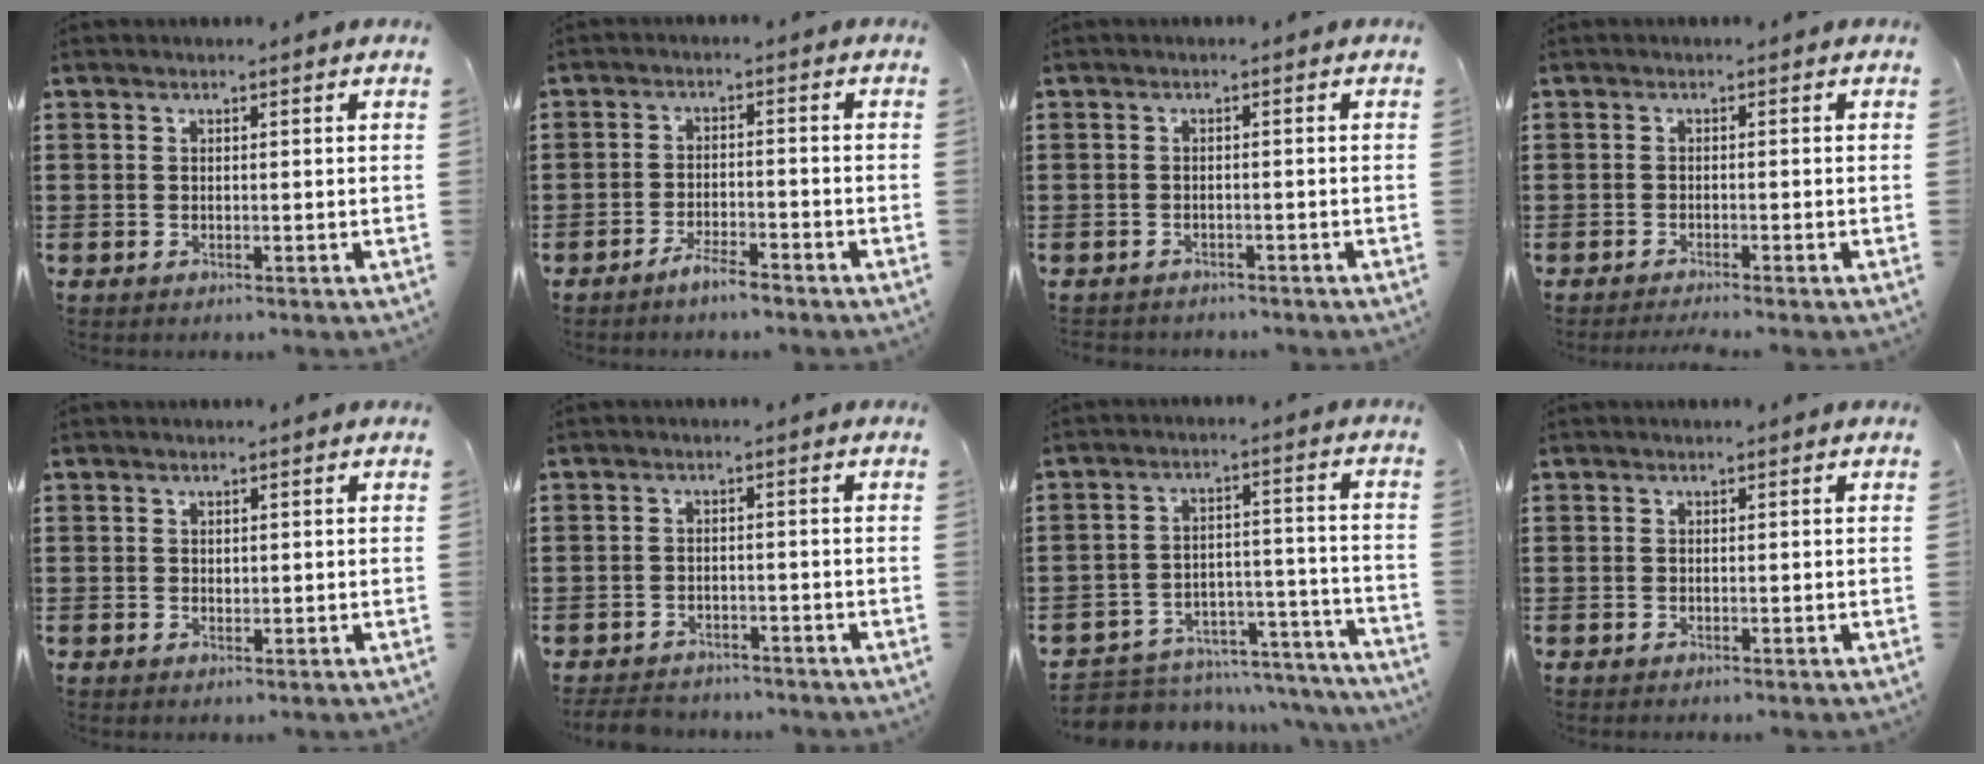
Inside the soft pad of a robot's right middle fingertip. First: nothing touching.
{"total": 3.2, "force": [-3.0, 0.4, 1.2], "torque": [-0.029, 0.003, -0.059]}
{"total": 1.1, "force": [-1.0, 0.2, -0.1], "torque": [-0.003, 0.001, -0.023]}
{"total": 1.0, "force": [-0.9, -0.2, 0.3], "torque": [-0.007, -0.003, -0.016]}
{"total": 0.6, "force": [0.4, 0.4, 0.1], "torque": [0.004, -0.003, 0.008]}
{"total": 2.8, "force": [-2.7, 0.6, 0.1], "torque": [-0.009, 0.000, -0.059]}
{"total": 5.0, "force": [-4.8, 1.5, 0.4], "torque": [-0.011, 0.013, -0.096]}
{"total": 0.0}